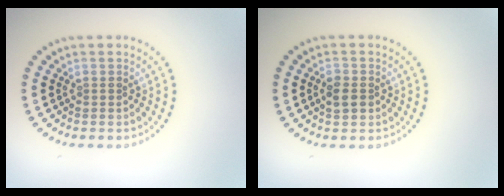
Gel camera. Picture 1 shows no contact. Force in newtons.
{"total": 1.8, "press": 1.7, "slide": 0.2}